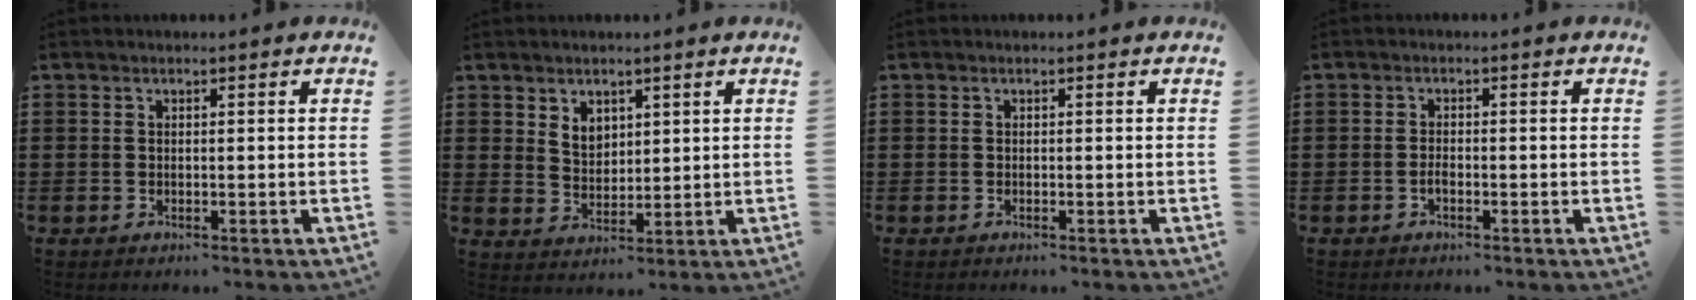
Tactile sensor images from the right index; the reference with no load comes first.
{"total": 3.6, "force": [2.4, 2.4, 1.1], "torque": [-0.031, 0.007, 0.045]}
{"total": 0.0}
{"total": 1.3, "force": [-0.7, 0.5, 1.0], "torque": [-0.021, -0.003, -0.012]}